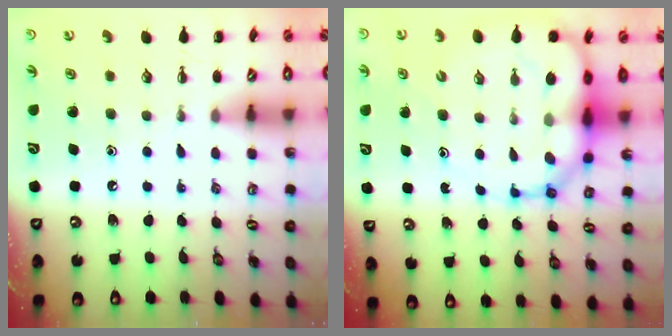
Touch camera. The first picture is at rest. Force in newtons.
{"total": 14.3, "press": 13.7, "slide": 3.8}